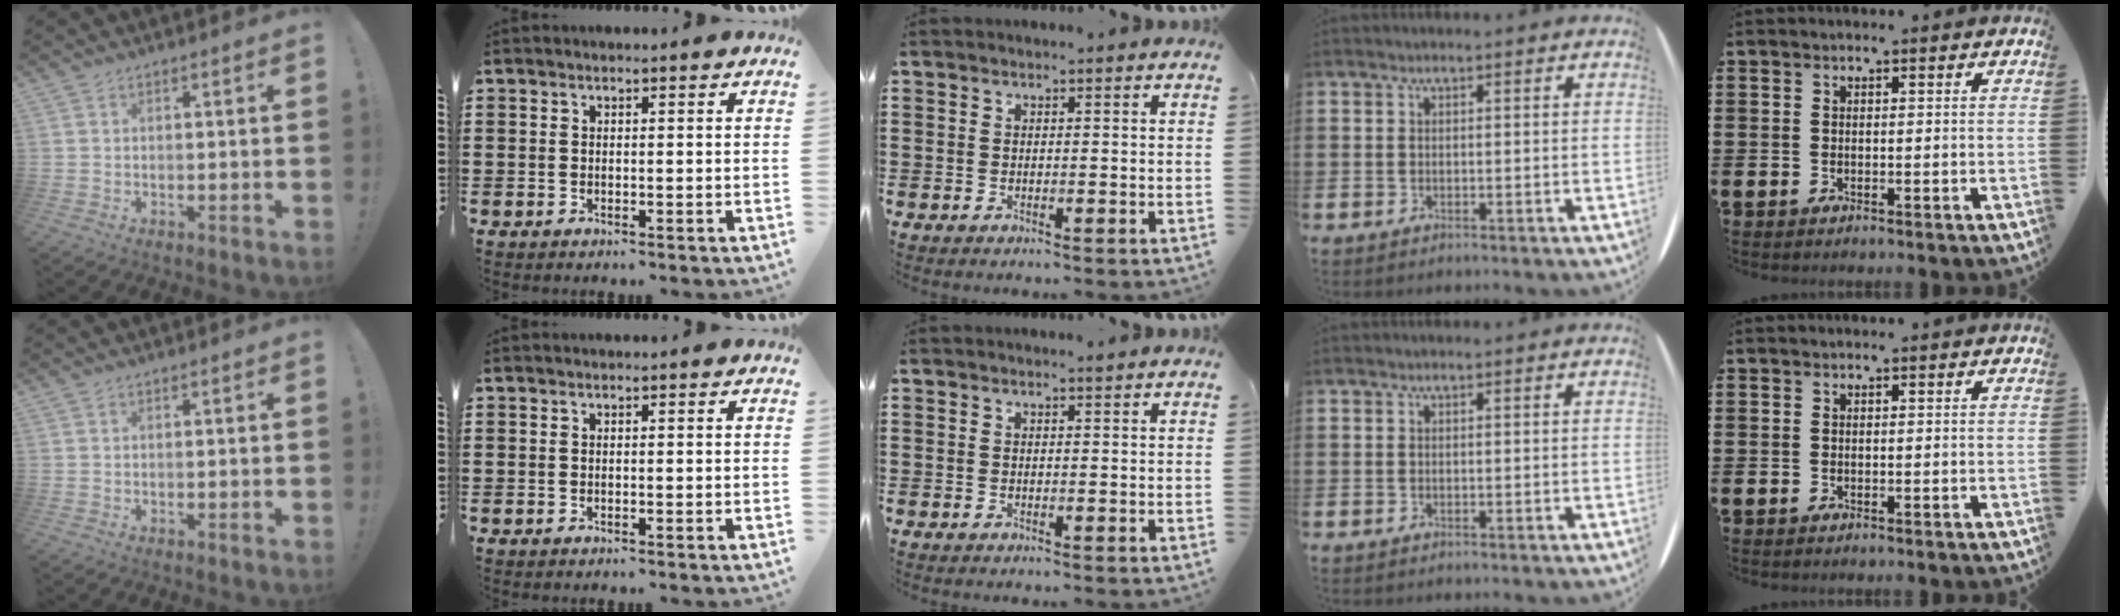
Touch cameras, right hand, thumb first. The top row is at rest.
{}